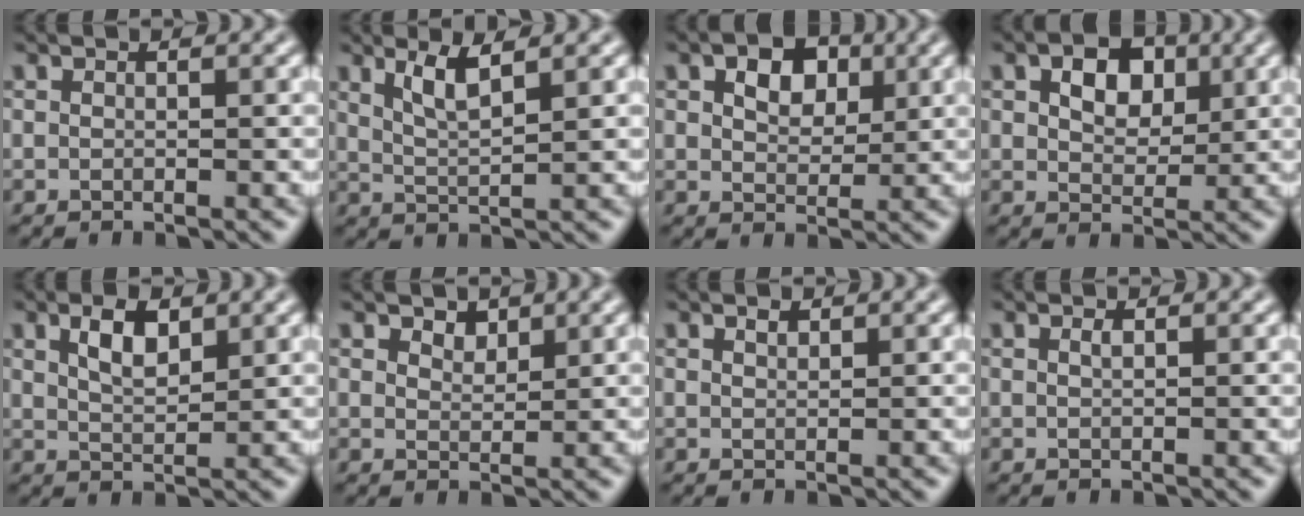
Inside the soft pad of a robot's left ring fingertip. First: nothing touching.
{"total": 2.9, "force": [1.8, 0.6, 2.2], "torque": [-0.040, -0.004, 0.037]}
{"total": 4.3, "force": [1.7, 2.8, 2.8], "torque": [-0.042, 0.004, 0.019]}
{"total": 4.4, "force": [1.6, 2.9, 2.9], "torque": [-0.048, 0.003, 0.019]}
{"total": 3.2, "force": [1.6, 1.4, 2.4], "torque": [-0.049, 0.003, 0.032]}
{"total": 1.6, "force": [1.2, 0.8, 0.6], "torque": [-0.010, -0.002, 0.020]}
{"total": 0.8, "force": [0.7, 0.3, 0.4], "torque": [-0.009, -0.001, 0.013]}
{"total": 0.6, "force": [0.3, 0.2, 0.4], "torque": [-0.010, 0.002, 0.006]}